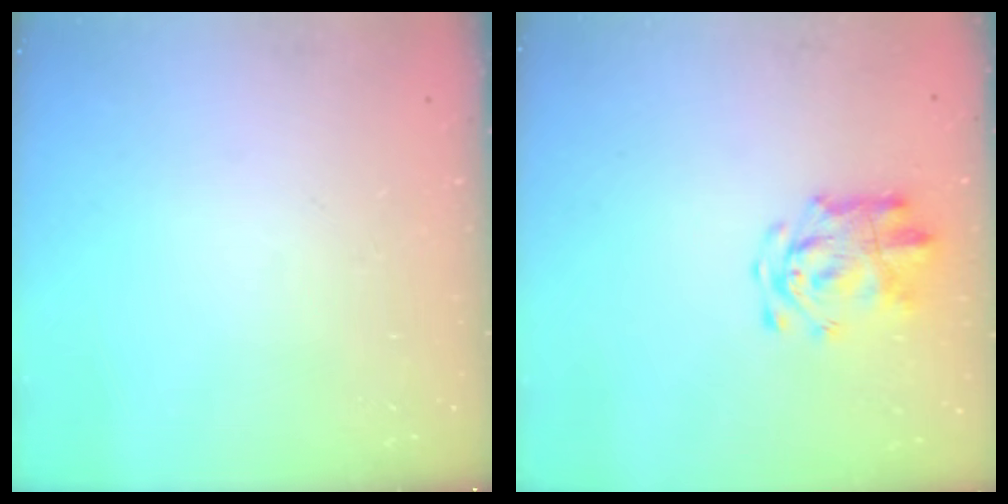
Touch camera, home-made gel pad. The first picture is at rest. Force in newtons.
{"total": 6.0, "press": 5.9, "slide": 1.3}